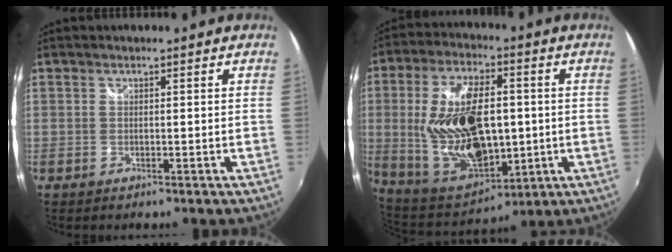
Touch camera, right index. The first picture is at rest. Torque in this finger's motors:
{"motor_torque": [1.51, 0.62, 1.05, 0.21]}